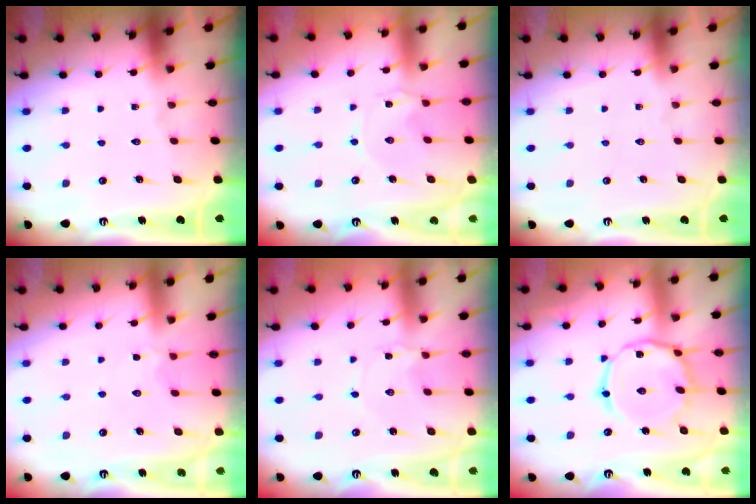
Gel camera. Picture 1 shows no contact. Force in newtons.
{"total": 0.0}
{"total": 0.0}
{"total": 2.2, "press": 2.2, "slide": 0.5}
{"total": 0.6, "press": 0.6, "slide": 0.1}
{"total": 13.3, "press": 13.3, "slide": 0.8}